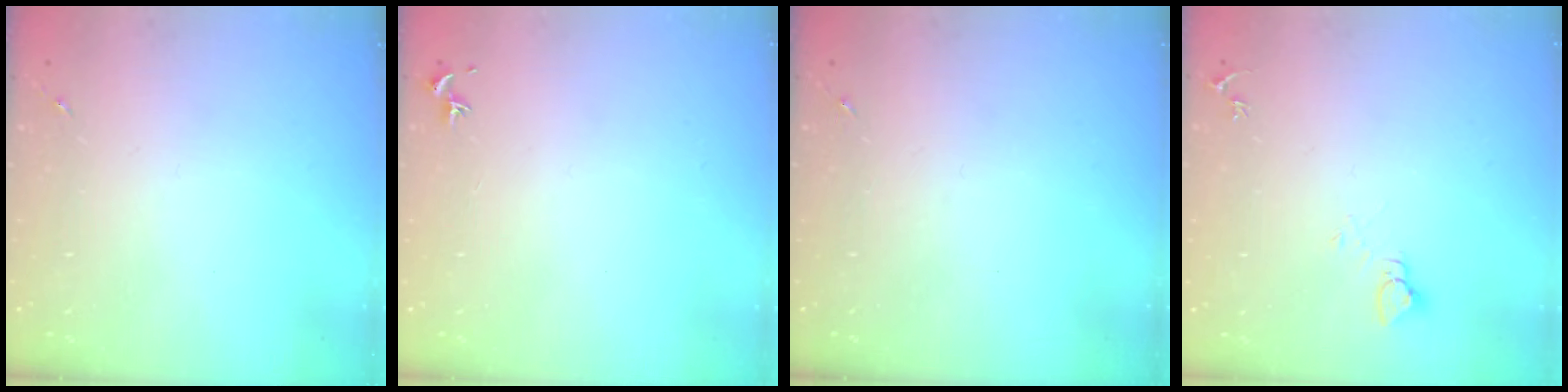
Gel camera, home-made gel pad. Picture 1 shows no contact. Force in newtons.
{"total": 0.7, "press": 0.6, "slide": 0.5}
{"total": 0.0}
{"total": 3.7, "press": 3.7, "slide": 0.3}